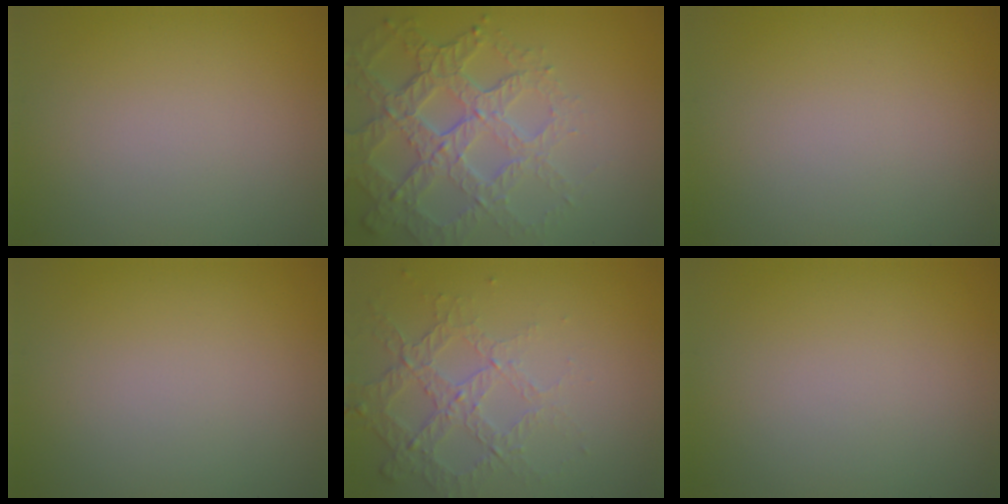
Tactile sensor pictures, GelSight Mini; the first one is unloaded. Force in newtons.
{"total": 7.3, "press": 5.1, "slide": 5.1}
{"total": 0.0}
{"total": 0.0}
{"total": 4.3, "press": 2.8, "slide": 3.3}
{"total": 0.0}